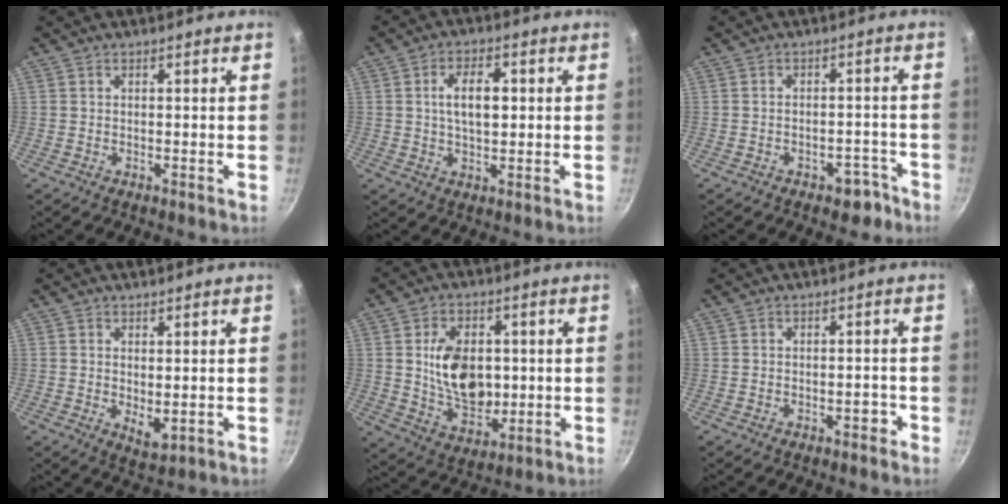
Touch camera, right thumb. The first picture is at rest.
{"total": 7.5, "force": [1.0, 3.9, 6.3], "torque": [-0.096, 0.009, 0.014]}
{"total": 4.6, "force": [-3.1, 2.6, 2.2], "torque": [-0.004, 0.038, -0.024]}
{"total": 3.7, "force": [0.3, 1.8, 3.2], "torque": [-0.050, -0.014, 0.008]}
{"total": 13.5, "force": [1.1, 9.2, 9.8], "torque": [-0.136, -0.012, 0.026]}
{"total": 1.7, "force": [-1.1, 0.9, 1.1], "torque": [-0.005, 0.018, -0.011]}